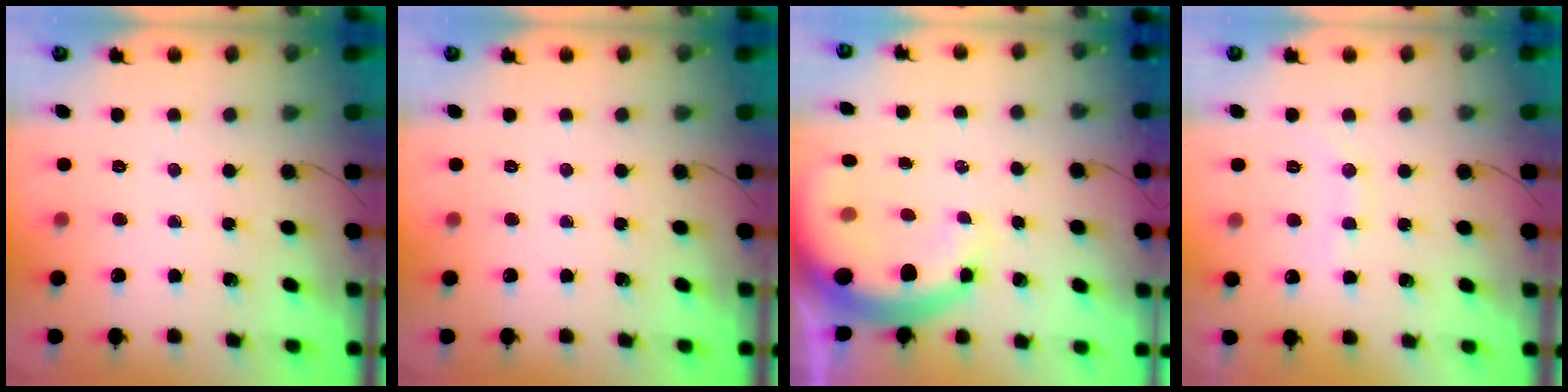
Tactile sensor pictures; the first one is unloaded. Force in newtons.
{"total": 0.0}
{"total": 9.5, "press": 9.3, "slide": 2.0}
{"total": 7.7, "press": 7.5, "slide": 1.5}